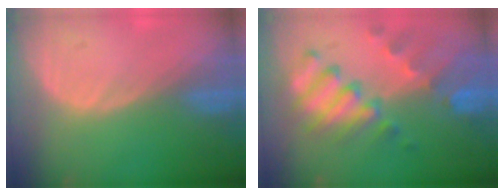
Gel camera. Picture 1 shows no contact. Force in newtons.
{"total": 10.5, "press": 9.1, "slide": 5.3}